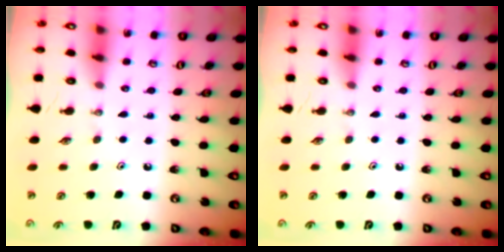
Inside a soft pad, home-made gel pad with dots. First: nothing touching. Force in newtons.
{"total": 0.0}